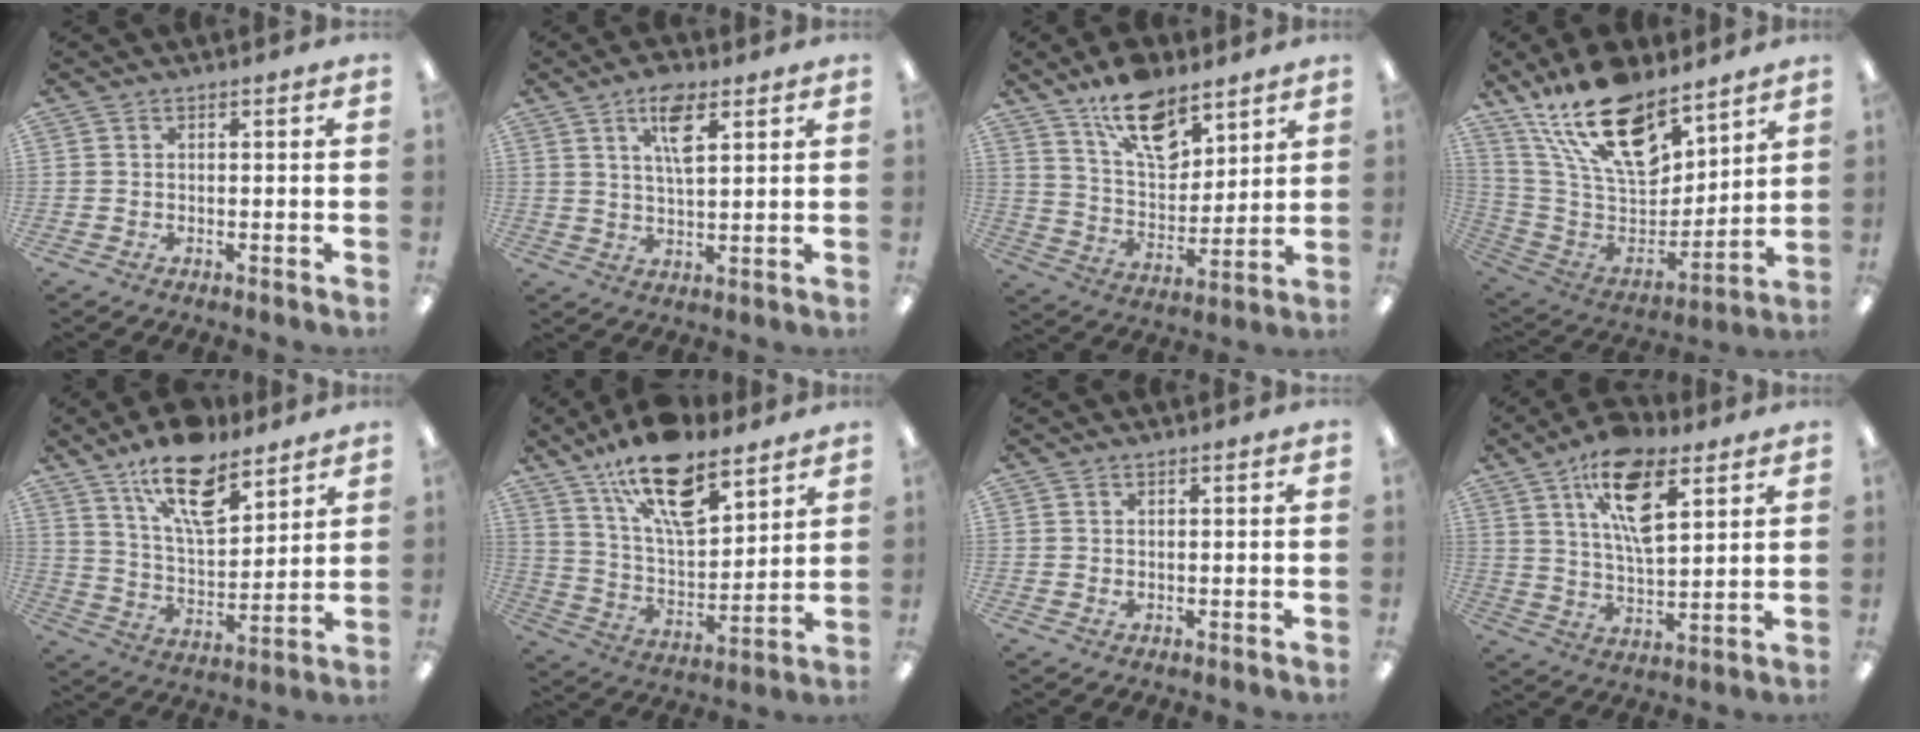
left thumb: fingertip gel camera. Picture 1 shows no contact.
{"total": 8.2, "force": [4.3, 3.4, 6.1], "torque": [-0.099, -0.007, 0.070]}
{"total": 15.2, "force": [10.3, 7.5, 8.1], "torque": [-0.130, -0.053, 0.184]}
{"total": 22.5, "force": [15.5, 10.4, 12.6], "torque": [-0.229, -0.093, 0.280]}
{"total": 16.7, "force": [11.4, 6.9, 10.0], "torque": [-0.164, -0.055, 0.195]}
{"total": 19.5, "force": [12.9, 7.9, 12.3], "torque": [-0.205, -0.068, 0.222]}
{"total": 0.6, "force": [0.3, 0.4, 0.4], "torque": [-0.001, -0.002, 0.004]}
{"total": 15.8, "force": [8.6, 7.2, 11.2], "torque": [-0.188, -0.018, 0.148]}